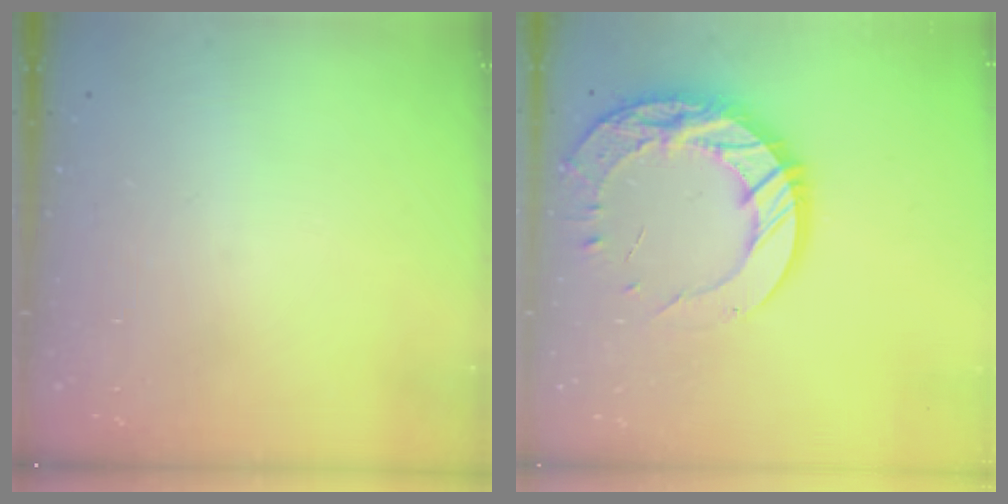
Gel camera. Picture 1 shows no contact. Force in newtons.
{"total": 20.4, "press": 20.3, "slide": 1.7}